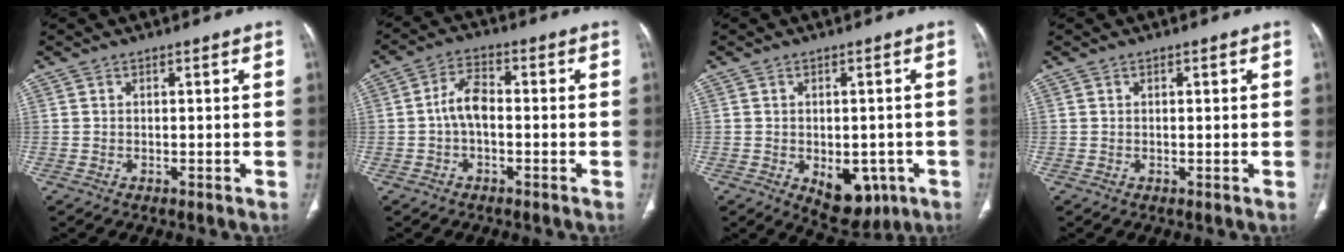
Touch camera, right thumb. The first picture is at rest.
{"total": 5.4, "force": [-0.7, 2.9, 4.4], "torque": [-0.079, 0.019, -0.023]}
{"total": 8.8, "force": [-2.9, 5.5, 6.3], "torque": [-0.054, 0.003, -0.025]}
{"total": 0.9, "force": [0.3, 0.3, 0.8], "torque": [-0.016, 0.002, 0.007]}